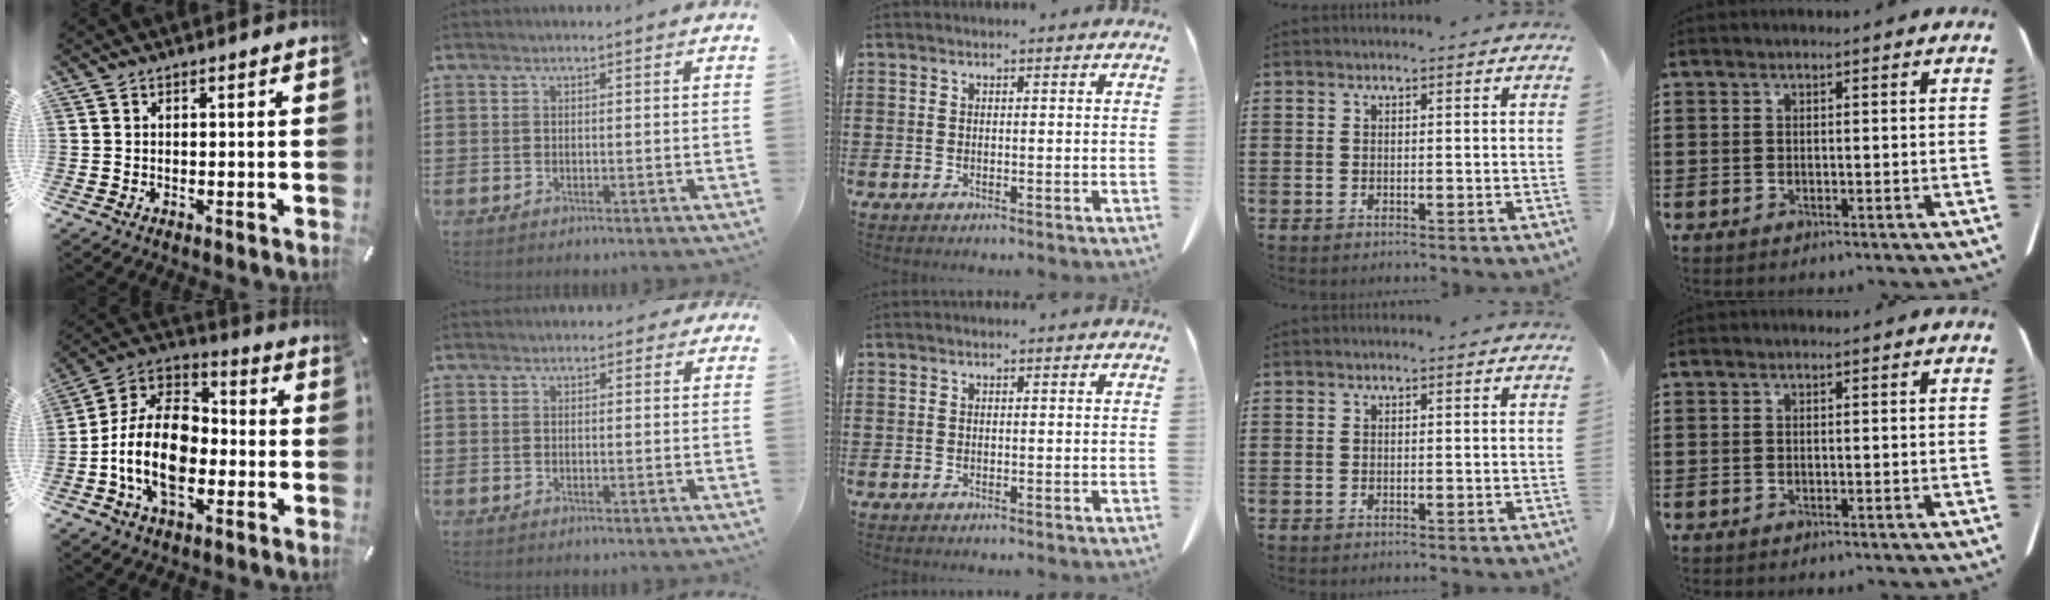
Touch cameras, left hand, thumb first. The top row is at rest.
{"thumb": {"total": 16.5, "force": [-5.3, 10.8, 11.4], "torque": [-0.259, 0.016, -0.104]}, "index": {"total": 1.0, "force": [0.4, 0.7, 0.5], "torque": [-0.005, 0.004, 0.004]}}